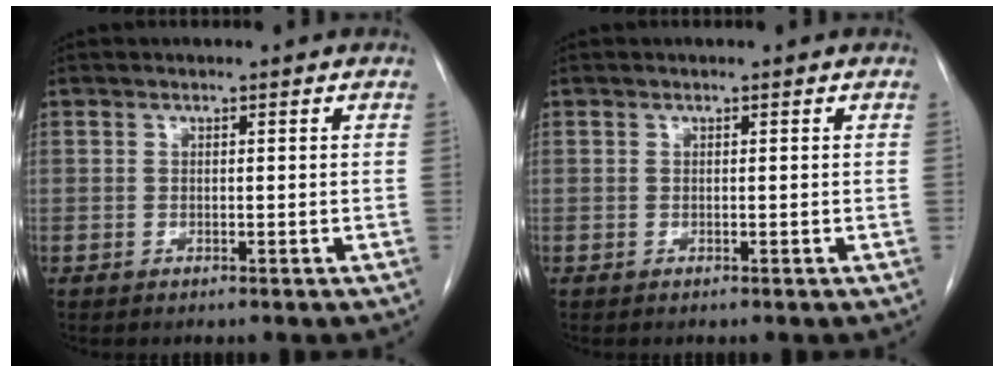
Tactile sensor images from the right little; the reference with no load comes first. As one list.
[{"total": 0.0}]